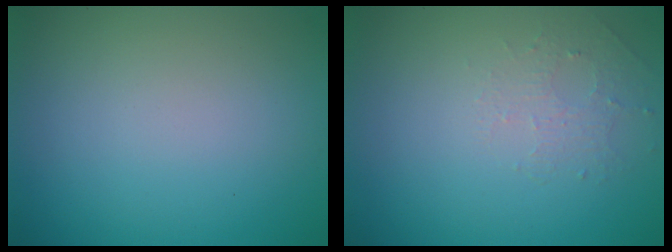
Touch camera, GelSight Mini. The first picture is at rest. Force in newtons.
{"total": 1.3, "press": 0.7, "slide": 1.2}